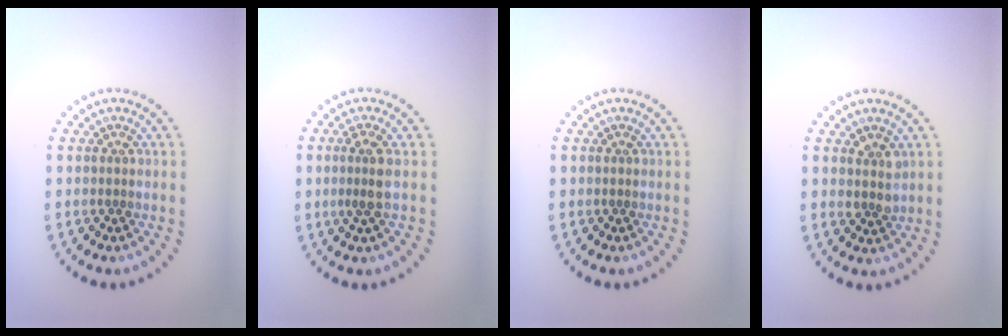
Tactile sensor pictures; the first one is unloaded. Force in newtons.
{"total": 2.0, "press": 1.7, "slide": 1.2}
{"total": 0.0}
{"total": 1.7, "press": 1.6, "slide": 0.7}